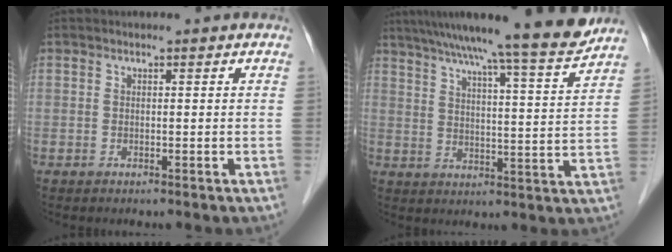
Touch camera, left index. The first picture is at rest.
{"total": 17.9, "force": [15.5, -0.9, 8.9], "torque": [-0.138, -0.012, 0.216]}